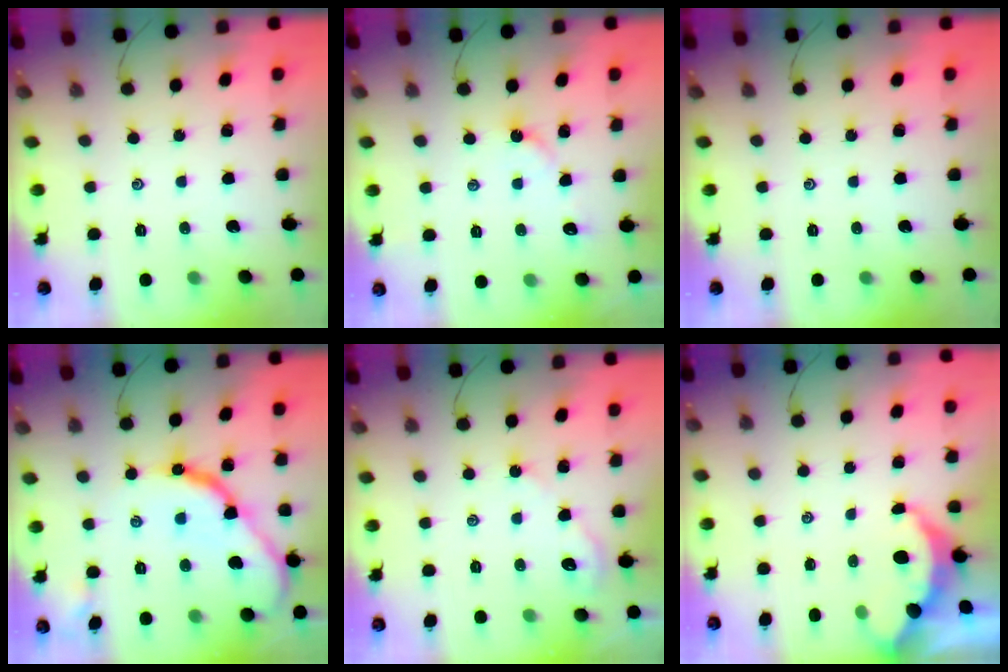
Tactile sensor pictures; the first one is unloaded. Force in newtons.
{"total": 2.2, "press": 2.2, "slide": 0.4}
{"total": 0.0}
{"total": 13.5, "press": 13.5, "slide": 0.6}
{"total": 2.1, "press": 2.1, "slide": 0.3}
{"total": 3.1, "press": 3.1, "slide": 0.4}